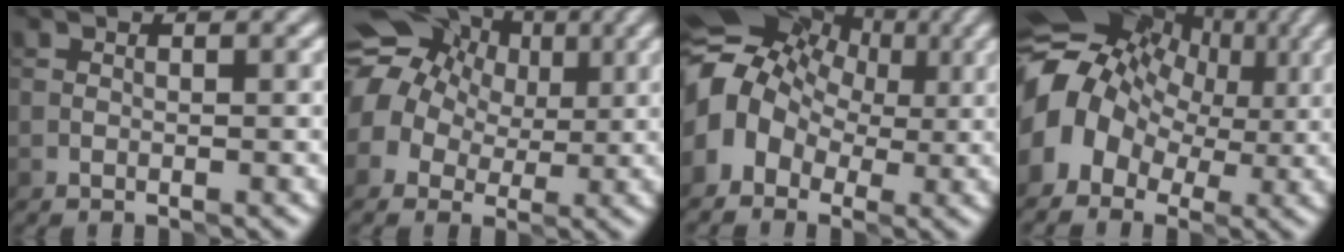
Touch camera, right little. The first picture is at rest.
{"total": 13.9, "force": [5.4, 11.0, 6.6], "torque": [-0.143, 0.048, 0.066]}
{"total": 9.2, "force": [1.6, 7.1, 5.7], "torque": [-0.087, 0.019, 0.026]}
{"total": 11.6, "force": [1.6, 8.8, 7.3], "torque": [-0.125, 0.021, 0.028]}